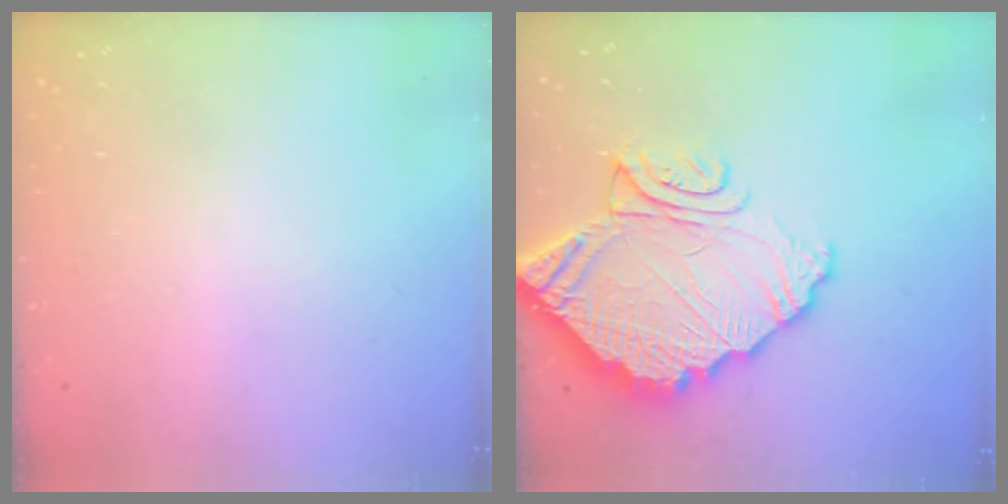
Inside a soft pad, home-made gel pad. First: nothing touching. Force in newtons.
{"total": 16.1, "press": 16.1, "slide": 1.5}